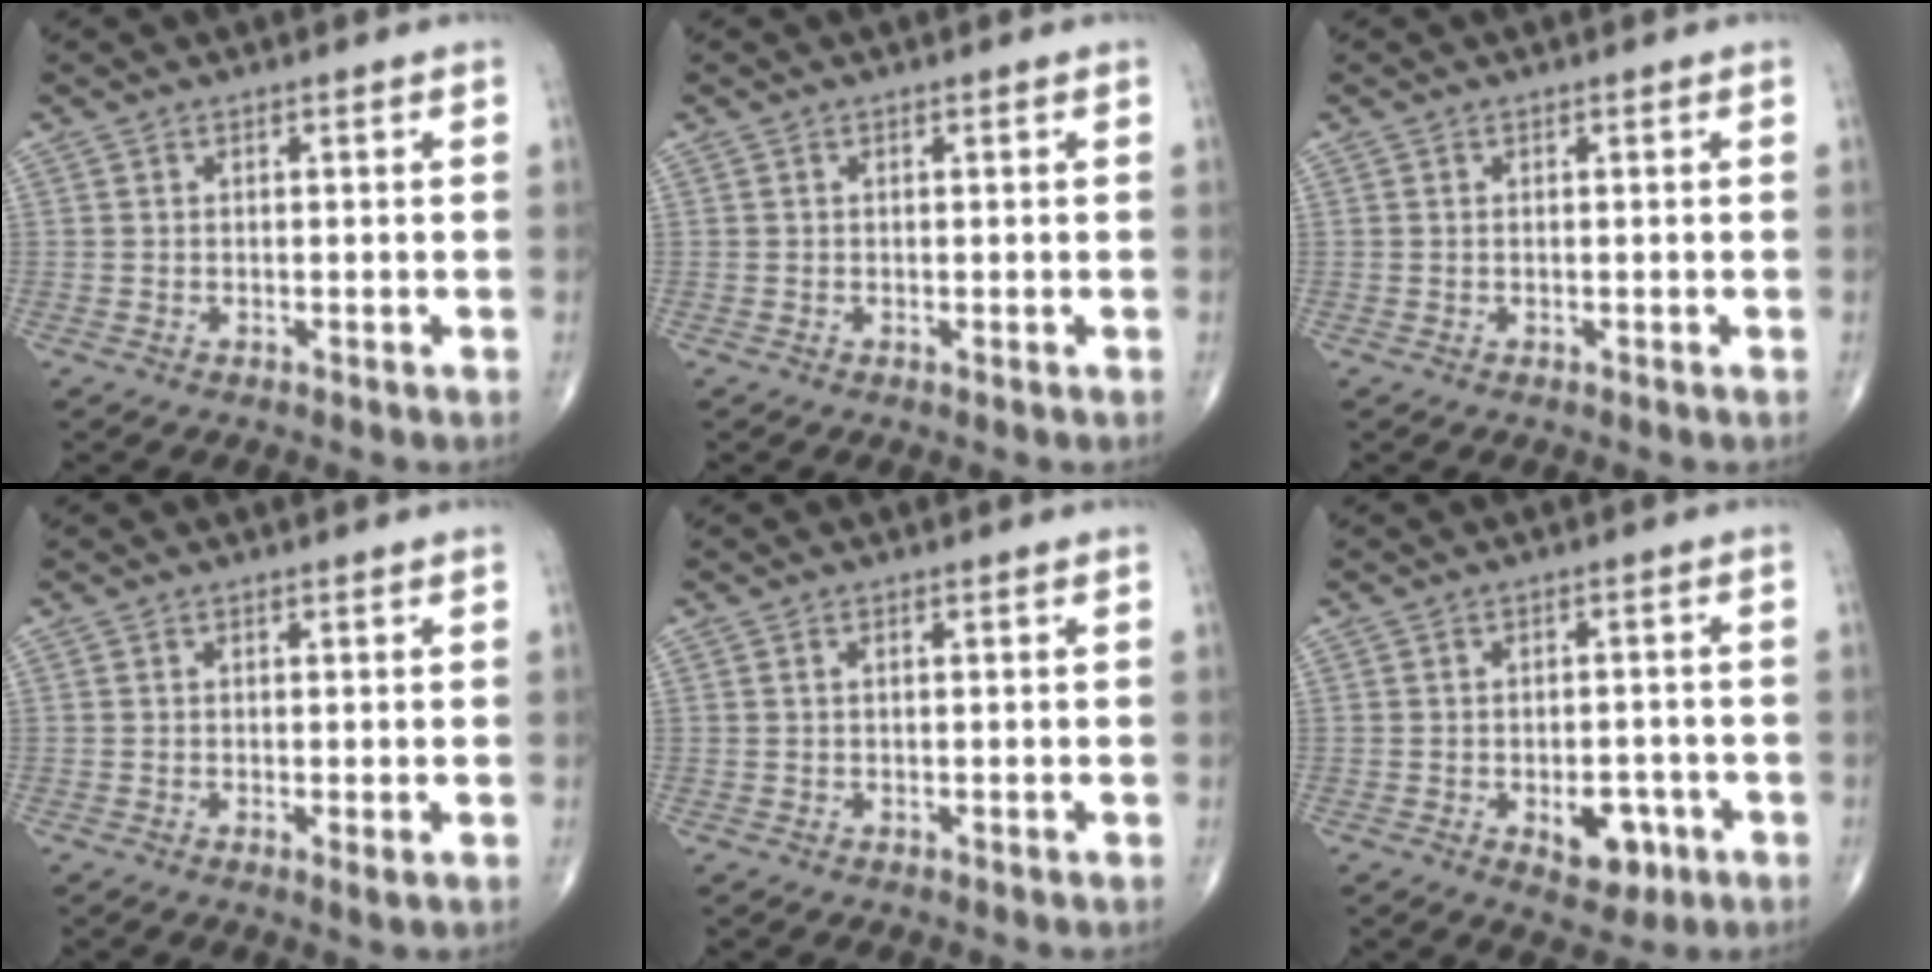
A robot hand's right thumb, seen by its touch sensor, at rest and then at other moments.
{"total": 0.0}
{"total": 0.0}
{"total": 1.1, "force": [-0.1, 0.2, 1.1], "torque": [-0.022, -0.007, -0.003]}
{"total": 0.5, "force": [0.1, 0.2, 0.5], "torque": [-0.011, 0.005, 0.002]}
{"total": 6.7, "force": [-2.5, 4.0, 4.7], "torque": [-0.041, 0.012, -0.025]}